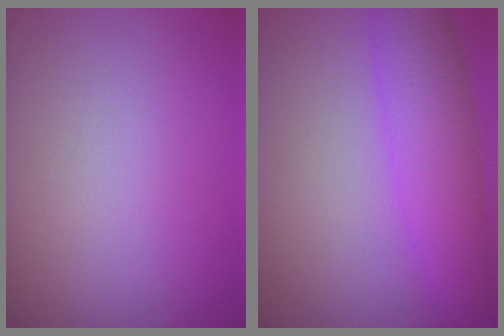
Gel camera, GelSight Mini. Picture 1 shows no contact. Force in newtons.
{"total": 6.0, "press": 6.0, "slide": 0.2}